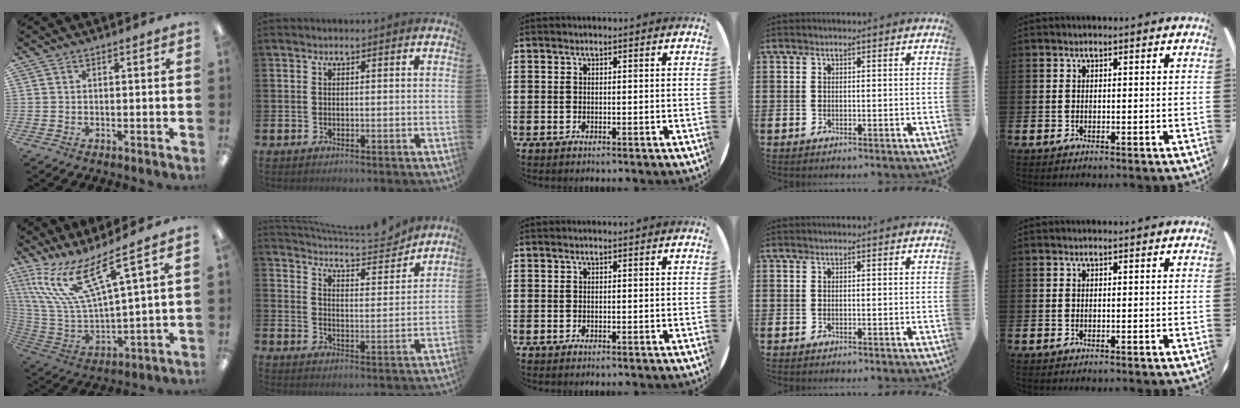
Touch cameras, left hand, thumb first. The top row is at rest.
{"thumb": {"total": 18.3, "force": [11.2, 5.0, 13.6], "torque": [-0.301, -0.068, 0.188]}, "index": {"total": 5.9, "force": [5.8, 0.8, 0.8], "torque": [-0.036, -0.048, 0.097]}}